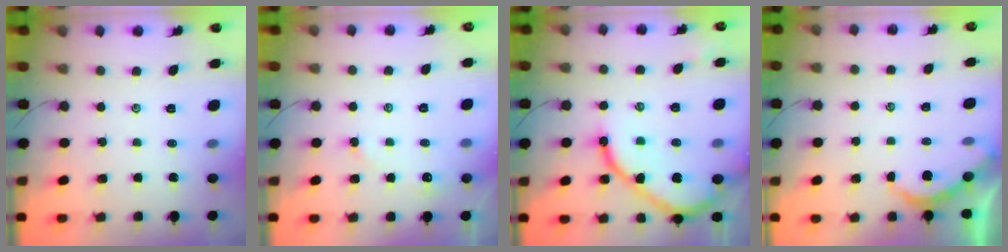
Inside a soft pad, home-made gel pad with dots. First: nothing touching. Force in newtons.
{"total": 2.9, "press": 2.9, "slide": 0.5}
{"total": 14.5, "press": 14.4, "slide": 1.5}
{"total": 2.3, "press": 2.3, "slide": 0.3}